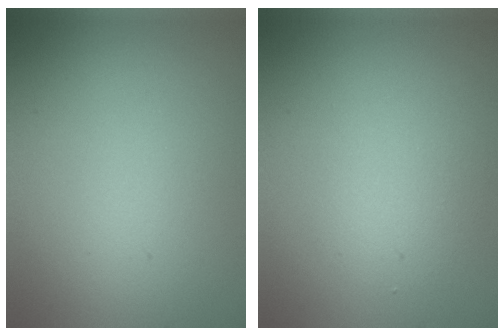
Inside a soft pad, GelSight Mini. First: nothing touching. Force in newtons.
{"total": 2.5, "press": 2.5, "slide": 0.1}